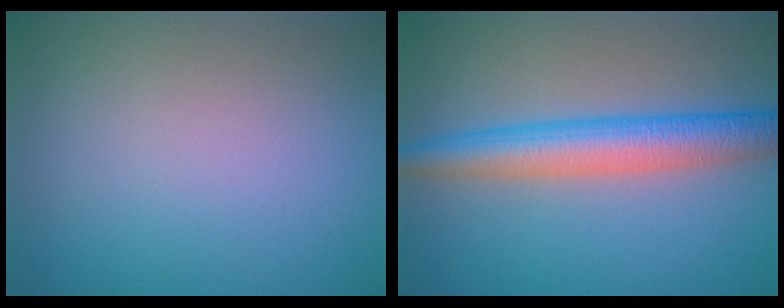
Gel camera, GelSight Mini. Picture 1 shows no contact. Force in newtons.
{"total": 5.5, "press": 5.5, "slide": 0.1}